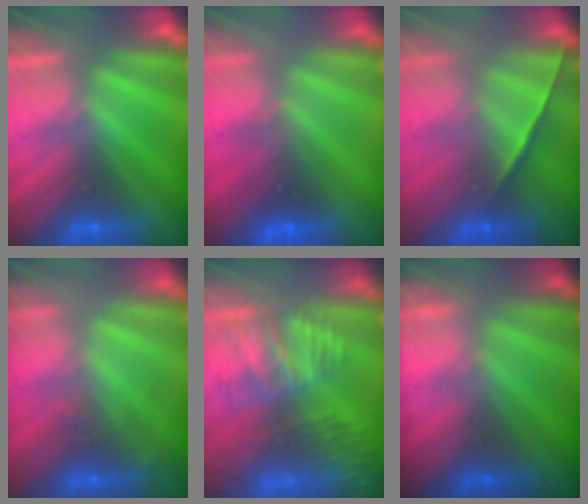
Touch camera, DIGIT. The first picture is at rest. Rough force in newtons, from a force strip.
{"total": 1.7}
{"total": 1.1}
{"total": 2.8}
{"total": 7.3}
{"total": 1.8}